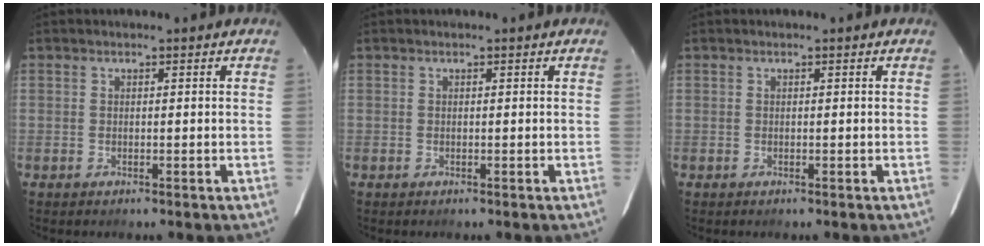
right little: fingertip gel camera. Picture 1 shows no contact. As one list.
[{"total": 0.0}, {"total": 0.0}]